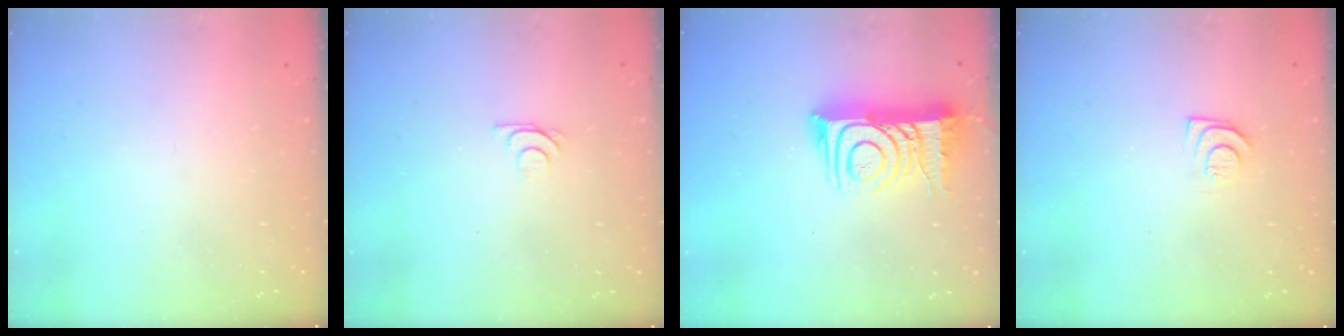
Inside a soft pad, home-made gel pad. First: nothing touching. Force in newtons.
{"total": 5.1, "press": 5.0, "slide": 0.9}
{"total": 14.0, "press": 14.0, "slide": 1.0}
{"total": 7.9, "press": 7.8, "slide": 0.7}